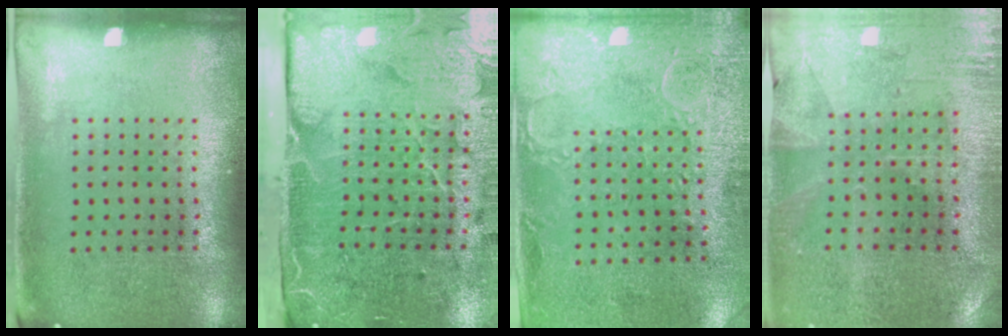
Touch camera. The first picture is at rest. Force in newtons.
{"total": 5.1, "press": 4.0, "slide": 3.2}
{"total": 2.9, "press": 2.3, "slide": 1.7}
{"total": 0.5, "press": 0.3, "slide": 0.4}